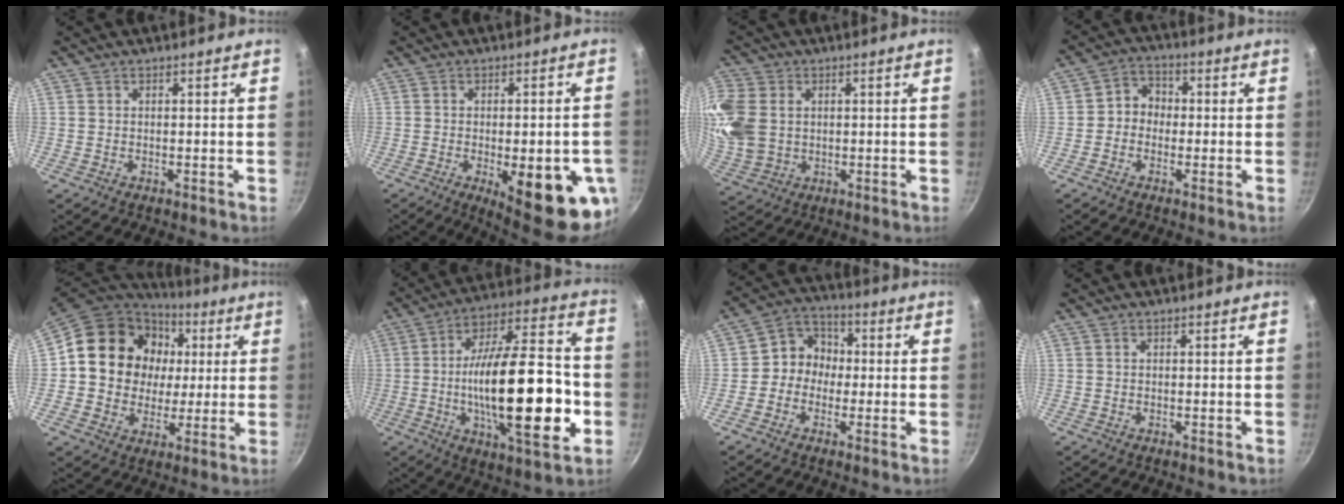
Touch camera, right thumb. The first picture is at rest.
{"total": 17.3, "force": [-5.2, 5.5, 15.5], "torque": [-0.171, -0.007, -0.059]}
{"total": 11.8, "force": [1.7, 9.4, 6.9], "torque": [-0.146, -0.010, 0.038]}
{"total": 5.1, "force": [-0.5, 4.5, 2.4], "torque": [-0.007, 0.017, -0.023]}
{"total": 18.6, "force": [3.3, 16.2, 8.5], "torque": [-0.132, 0.015, 0.055]}
{"total": 27.0, "force": [-4.8, 9.5, 24.8], "torque": [-0.380, 0.031, -0.072]}
{"total": 7.7, "force": [-0.7, 6.9, 3.2], "torque": [-0.010, 0.026, -0.032]}
{"total": 0.0}